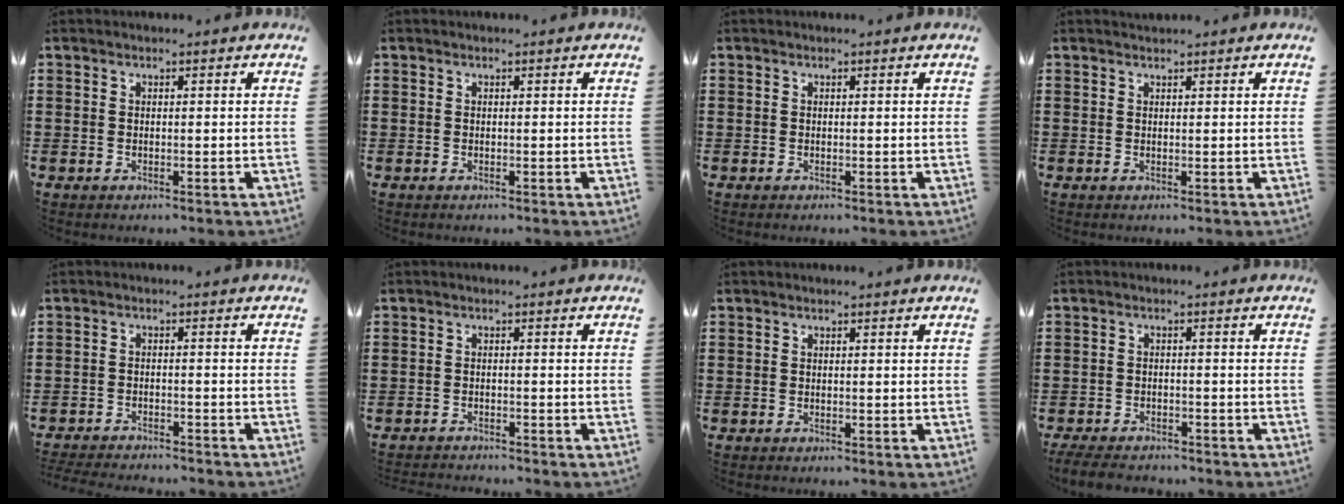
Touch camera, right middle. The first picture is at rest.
{"total": 0.0}
{"total": 0.0}
{"total": 0.7, "force": [0.6, 0.2, 0.0], "torque": [-0.001, 0.000, 0.013]}
{"total": 2.6, "force": [-2.6, 0.0, 0.1], "torque": [-0.012, -0.004, -0.057]}
{"total": 1.3, "force": [-1.3, 0.0, 0.0], "torque": [-0.003, 0.002, -0.028]}
{"total": 0.0}
{"total": 3.1, "force": [-3.0, 0.6, 0.5], "torque": [-0.018, 0.000, -0.066]}